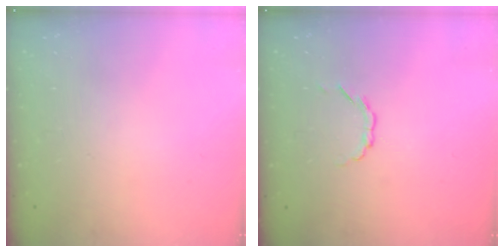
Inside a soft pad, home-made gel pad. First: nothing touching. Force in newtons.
{"total": 2.1, "press": 1.9, "slide": 0.7}